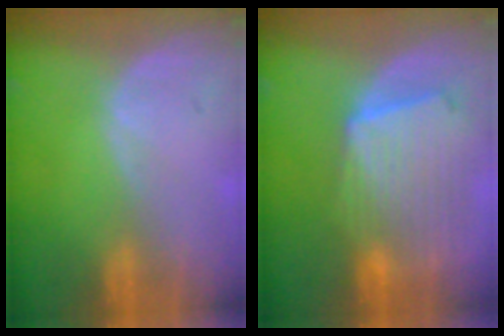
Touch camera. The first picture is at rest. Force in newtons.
{"total": 10.7, "press": 9.3, "slide": 5.3}